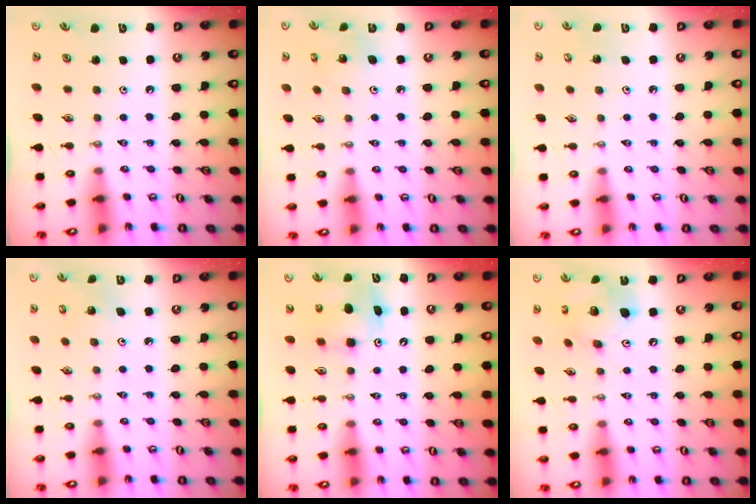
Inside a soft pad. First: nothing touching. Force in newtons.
{"total": 3.2, "press": 3.2, "slide": 0.2}
{"total": 3.3, "press": 3.3, "slide": 0.3}
{"total": 2.2, "press": 2.2, "slide": 0.2}
{"total": 8.0, "press": 7.9, "slide": 0.4}
{"total": 14.2, "press": 13.9, "slide": 3.1}